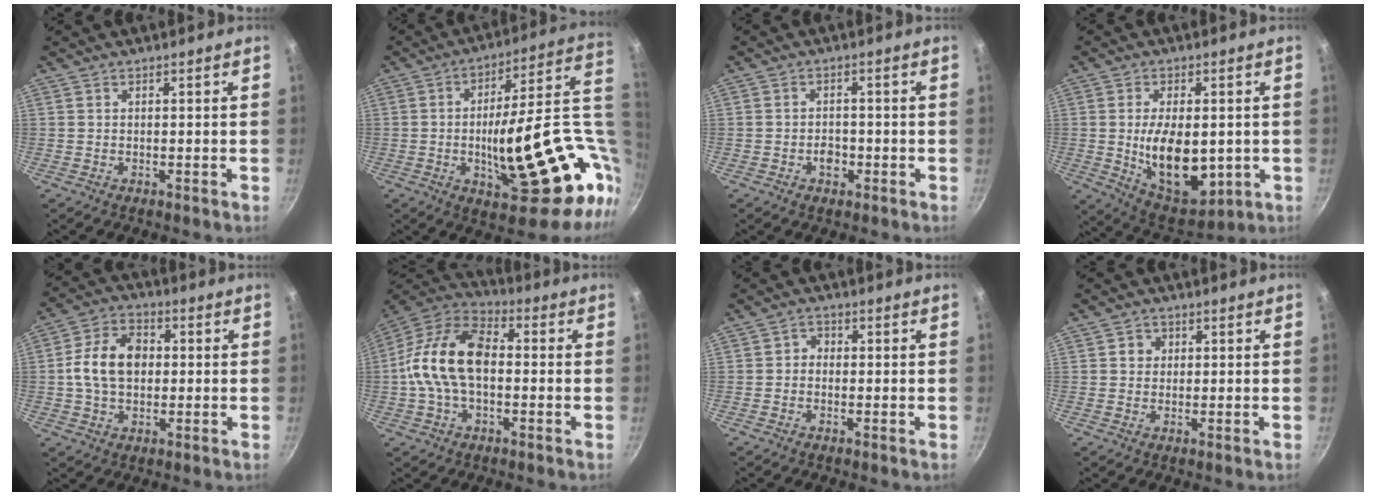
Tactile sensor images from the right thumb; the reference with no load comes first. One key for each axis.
{"total": 29.3, "fx": -1.8, "fy": 10.6, "fz": 27.2, "tx": -0.358, "ty": 0.004, "tz": -0.007}
{"total": 3.0, "fx": -1.2, "fy": 2.2, "fz": 1.6, "tx": -0.012, "ty": 0.014, "tz": -0.018}
{"total": 14.6, "fx": -0.9, "fy": 8.3, "fz": 12.0, "tx": -0.171, "ty": -0.020, "tz": 0.007}
{"total": 11.3, "fx": 0.5, "fy": 8.0, "fz": 7.9, "tx": -0.122, "ty": 0.022, "tz": -0.003}
{"total": 16.7, "fx": -0.5, "fy": 10.1, "fz": 13.3, "tx": -0.227, "ty": 0.041, "tz": -0.027}
{"total": 1.8, "fx": -0.3, "fy": 1.6, "fz": 0.8, "tx": -0.008, "ty": 0.007, "tz": -0.012}
{"total": 2.6, "fx": 0.6, "fy": 2.4, "fz": 0.7, "tx": 0.003, "ty": 0.003, "tz": 0.005}